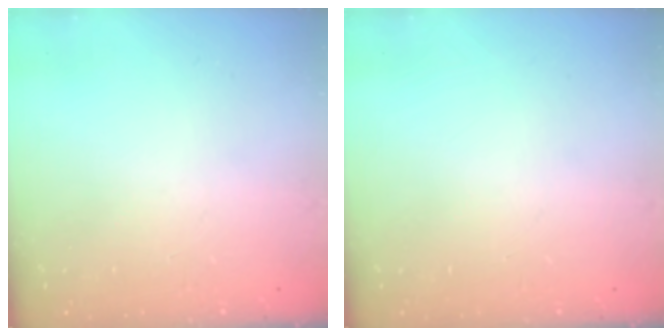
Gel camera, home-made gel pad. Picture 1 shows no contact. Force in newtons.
{"total": 0.0}